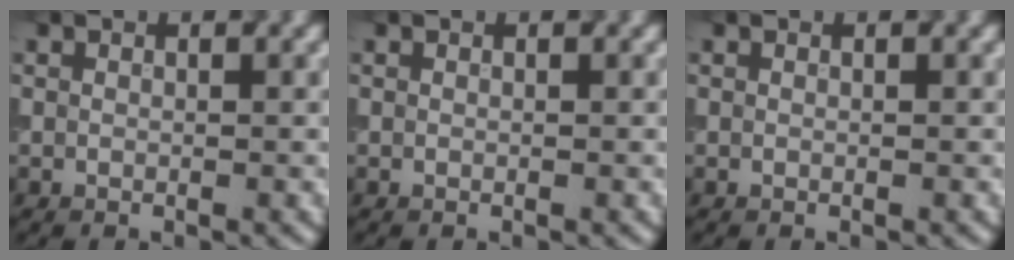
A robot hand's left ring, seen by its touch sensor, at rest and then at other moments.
{"total": 0.0}
{"total": 0.0}